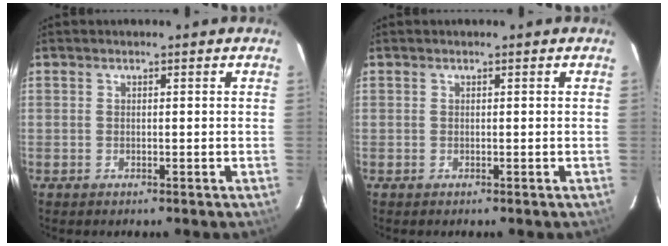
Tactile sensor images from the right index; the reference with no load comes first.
{"total": 0.0}